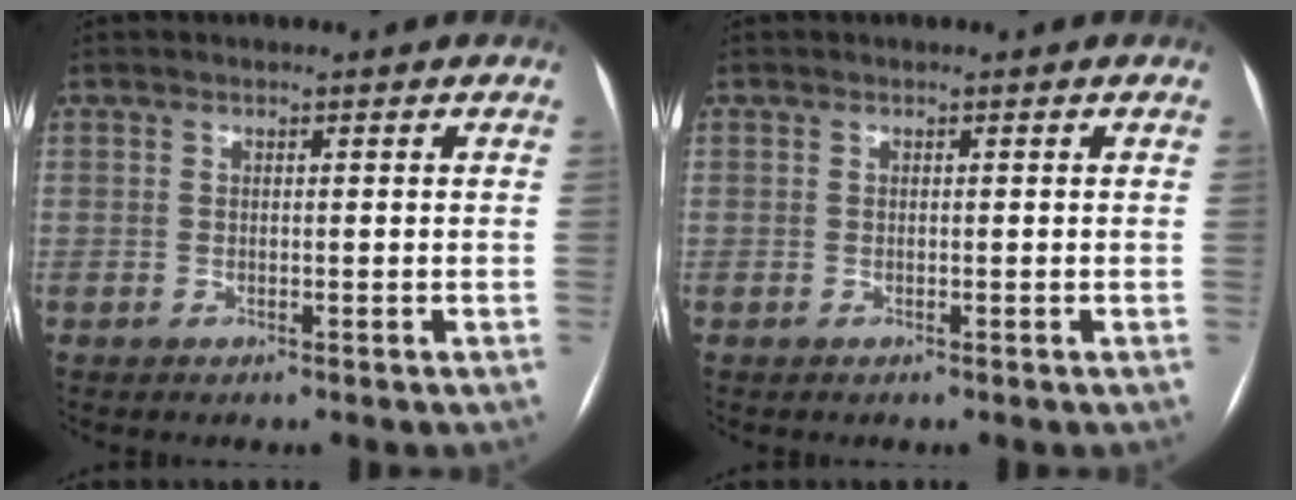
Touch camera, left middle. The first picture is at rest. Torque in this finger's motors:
{"motor_torque": [0.00, 0.00, 0.00, 0.00]}